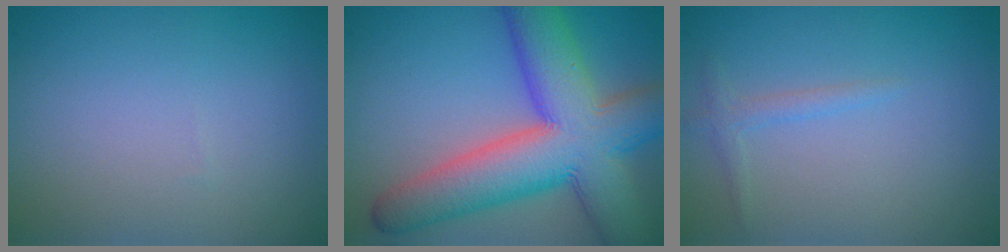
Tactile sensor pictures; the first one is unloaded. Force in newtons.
{"total": 12.3, "press": 12.3, "slide": 0.5}
{"total": 1.1, "press": 1.1, "slide": 0.1}